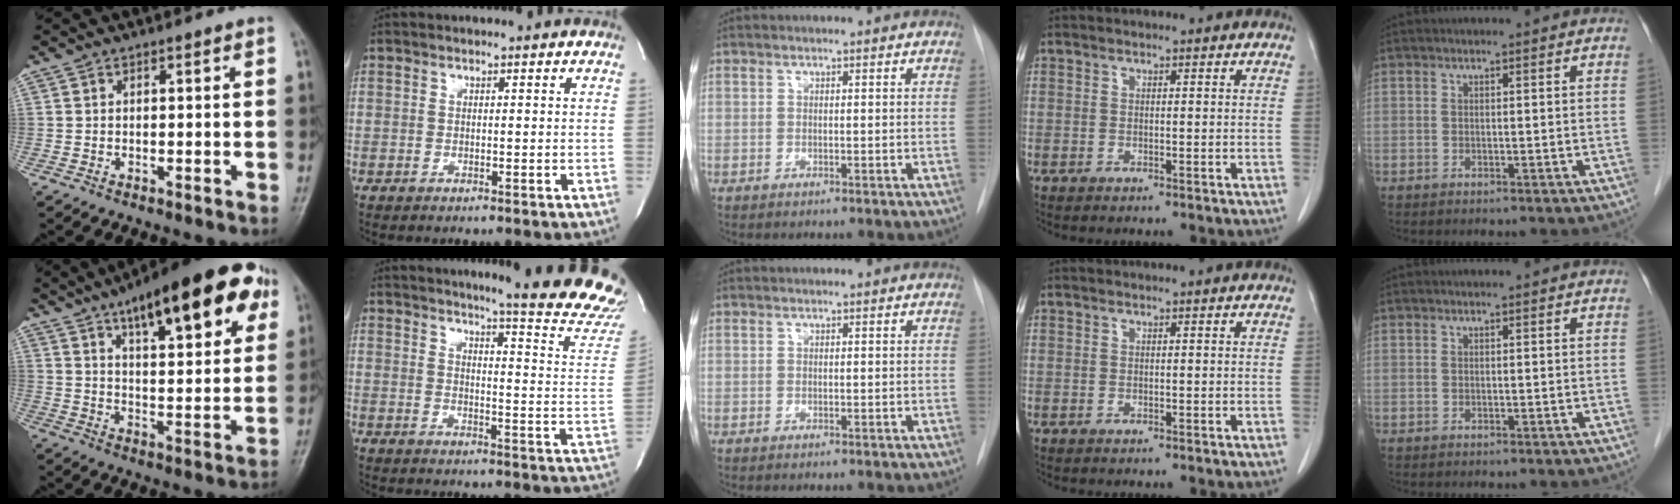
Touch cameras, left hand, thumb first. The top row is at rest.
{"thumb": {"total": 22.1, "force": [11.3, 7.5, 17.5], "torque": [-0.221, -0.015, 0.163]}, "index": {"total": 20.5, "force": [18.9, 0.1, 7.8], "torque": [-0.097, -0.126, 0.206]}}